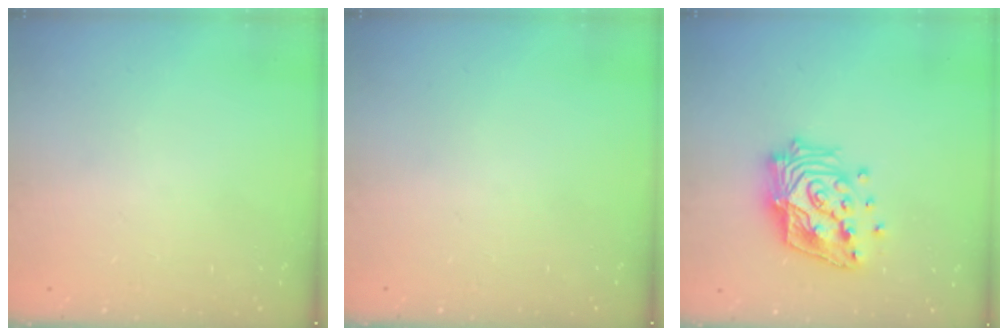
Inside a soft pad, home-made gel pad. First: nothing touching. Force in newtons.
{"total": 0.0}
{"total": 18.8, "press": 18.7, "slide": 1.6}